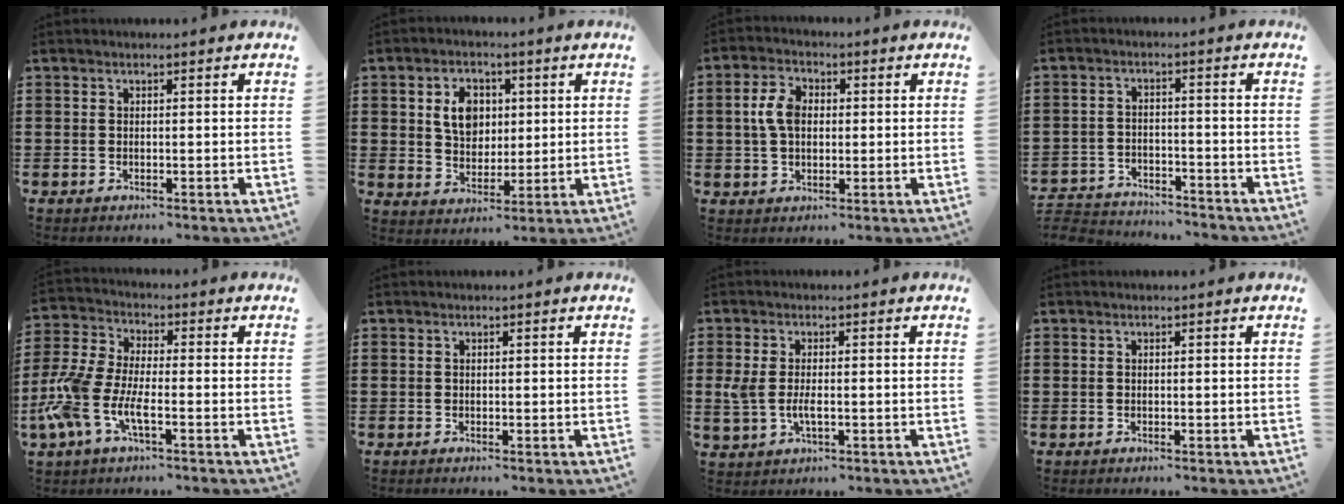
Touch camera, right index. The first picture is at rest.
{"total": 6.6, "force": [1.7, 5.1, 3.9], "torque": [-0.086, 0.016, 0.026]}
{"total": 5.1, "force": [0.4, 3.3, 3.9], "torque": [-0.099, 0.007, 0.000]}
{"total": 4.0, "force": [-4.0, 0.7, -0.1], "torque": [-0.020, -0.002, -0.089]}
{"total": 8.0, "force": [-3.6, 2.8, 6.6], "torque": [-0.190, -0.023, -0.078]}
{"total": 0.0}
{"total": 3.8, "force": [-0.4, 1.8, 3.4], "torque": [-0.083, -0.006, -0.013]}
{"total": 0.0}